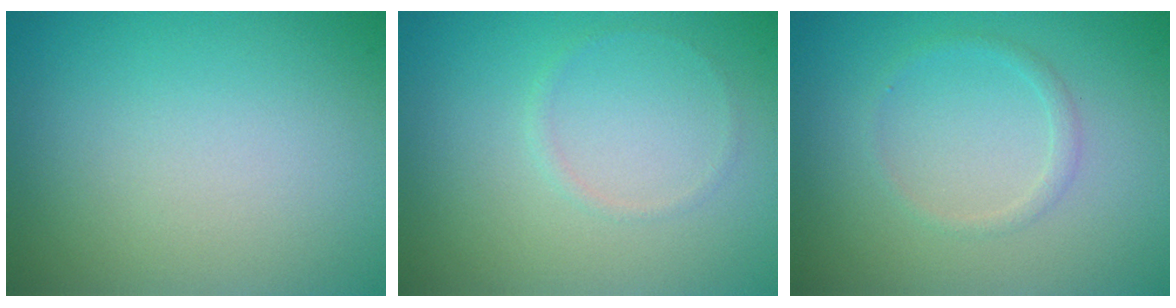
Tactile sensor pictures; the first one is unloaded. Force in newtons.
{"total": 0.6, "press": 0.6, "slide": 0.0}
{"total": 1.0, "press": 1.0, "slide": 0.1}